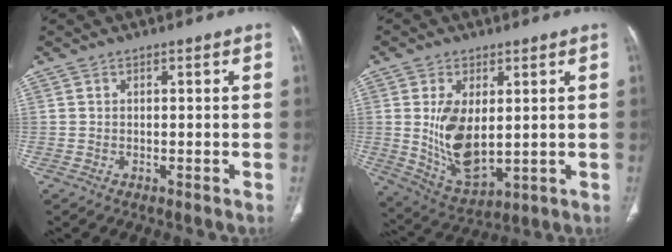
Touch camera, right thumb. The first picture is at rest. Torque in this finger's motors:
{"motor_torque": [-0.61, 1.12, 0.96, 0.46, 0.13]}